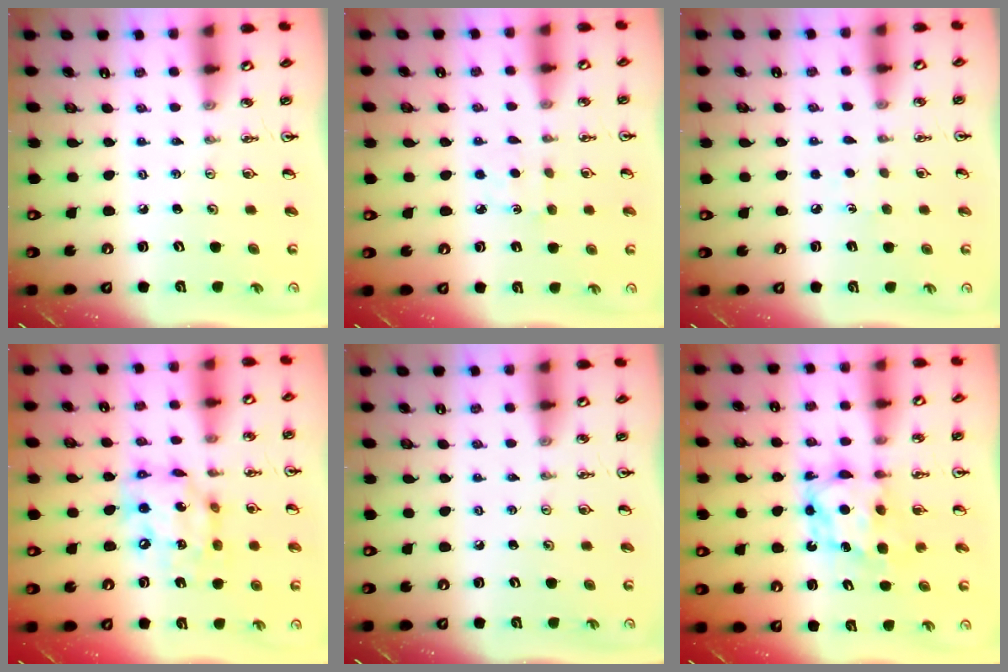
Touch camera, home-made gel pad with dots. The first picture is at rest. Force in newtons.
{"total": 4.2, "press": 4.1, "slide": 0.5}
{"total": 4.3, "press": 4.3, "slide": 0.4}
{"total": 14.0, "press": 13.9, "slide": 1.0}
{"total": 0.0}
{"total": 5.9, "press": 5.9, "slide": 0.4}